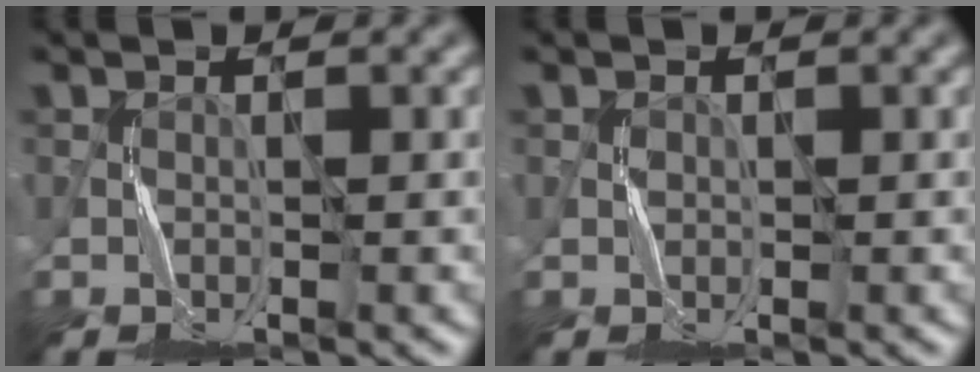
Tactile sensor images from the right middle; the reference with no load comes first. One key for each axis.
{"total": 0.5, "fx": -0.1, "fy": 0.5, "fz": -0.1, "tx": 0.003, "ty": 0.002, "tz": -0.002}